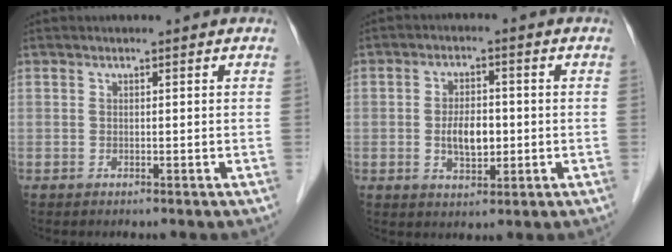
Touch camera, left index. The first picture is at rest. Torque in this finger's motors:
{"motor_torque": [0.34, 0.27, 0.15, 0.04]}